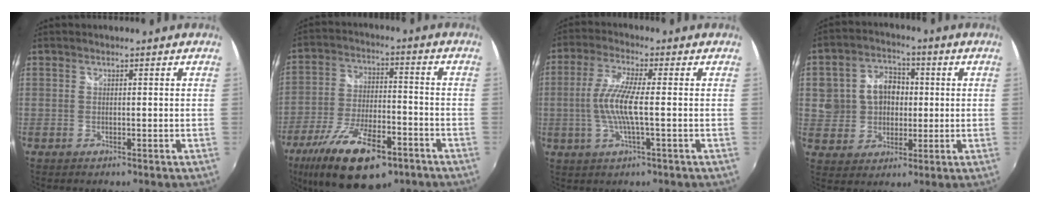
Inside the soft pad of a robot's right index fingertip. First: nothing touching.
{"total": 19.5, "force": [-12.1, 7.8, 13.1], "torque": [-0.263, -0.034, -0.200]}
{"total": 8.1, "force": [-0.9, 0.8, 8.0], "torque": [-0.169, 0.000, -0.019]}
{"total": 10.3, "force": [1.2, 9.0, 4.7], "torque": [-0.111, 0.028, 0.029]}